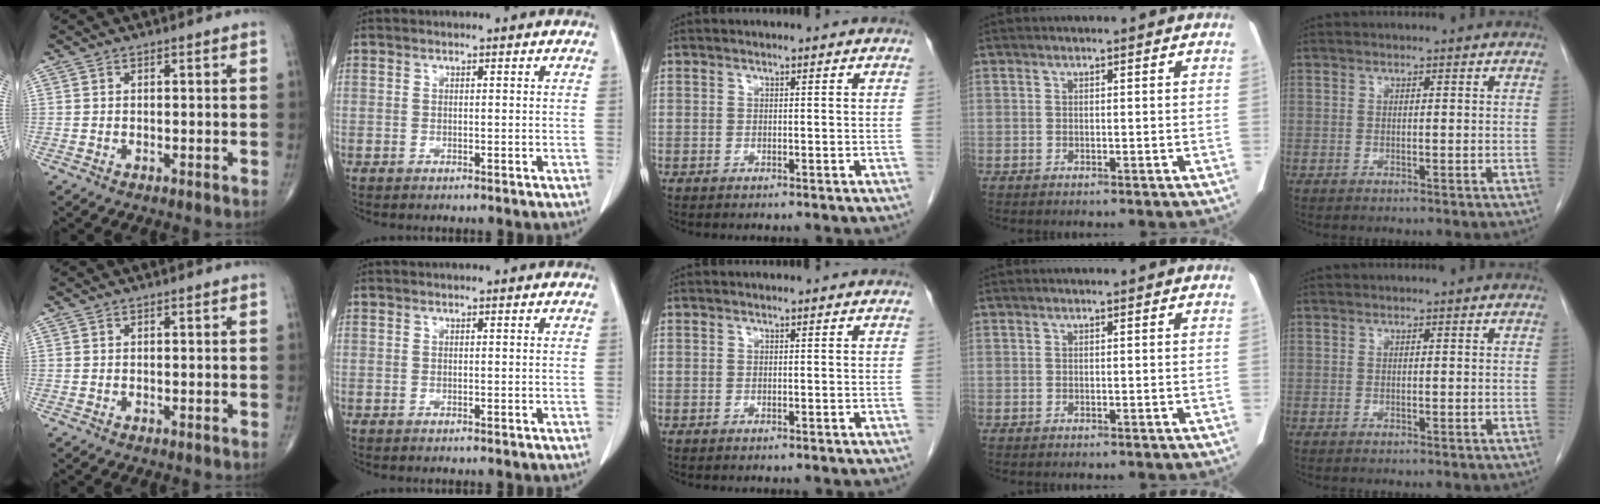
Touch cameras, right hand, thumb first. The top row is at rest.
{}